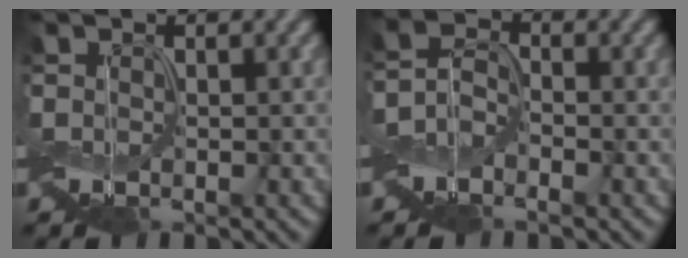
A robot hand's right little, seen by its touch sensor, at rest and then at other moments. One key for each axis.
{"total": 1.8, "fx": -1.4, "fy": 0.7, "fz": 0.8, "tx": -0.008, "ty": 0.005, "tz": -0.038}